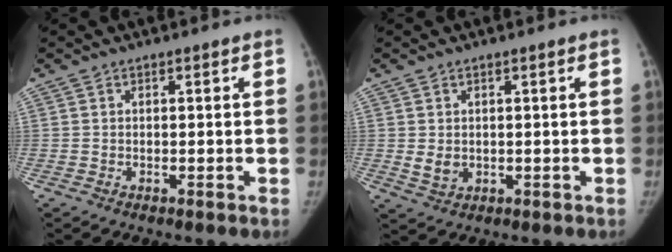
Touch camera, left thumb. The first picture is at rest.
{"total": 2.7, "force": [0.2, 2.2, 1.6], "torque": [-0.021, -0.007, 0.014]}